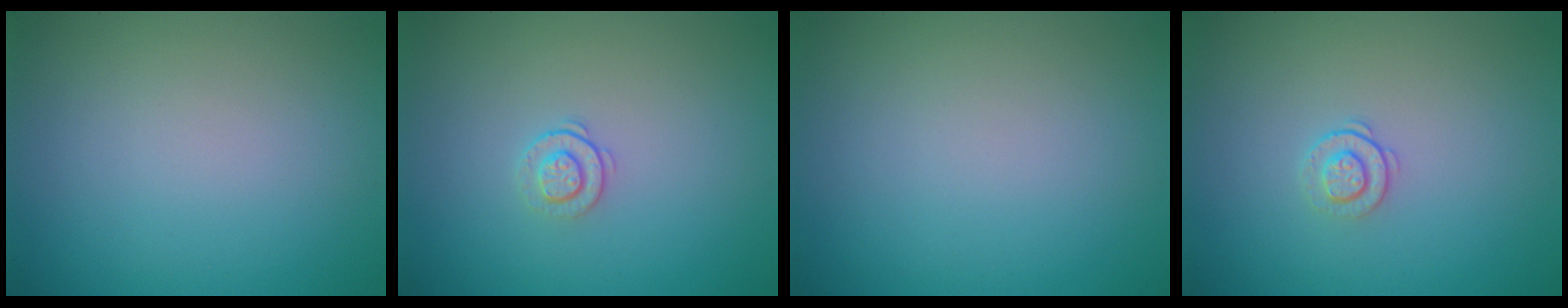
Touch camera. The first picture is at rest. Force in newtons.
{"total": 1.2, "press": 0.9, "slide": 0.8}
{"total": 0.0}
{"total": 1.2, "press": 0.9, "slide": 0.8}